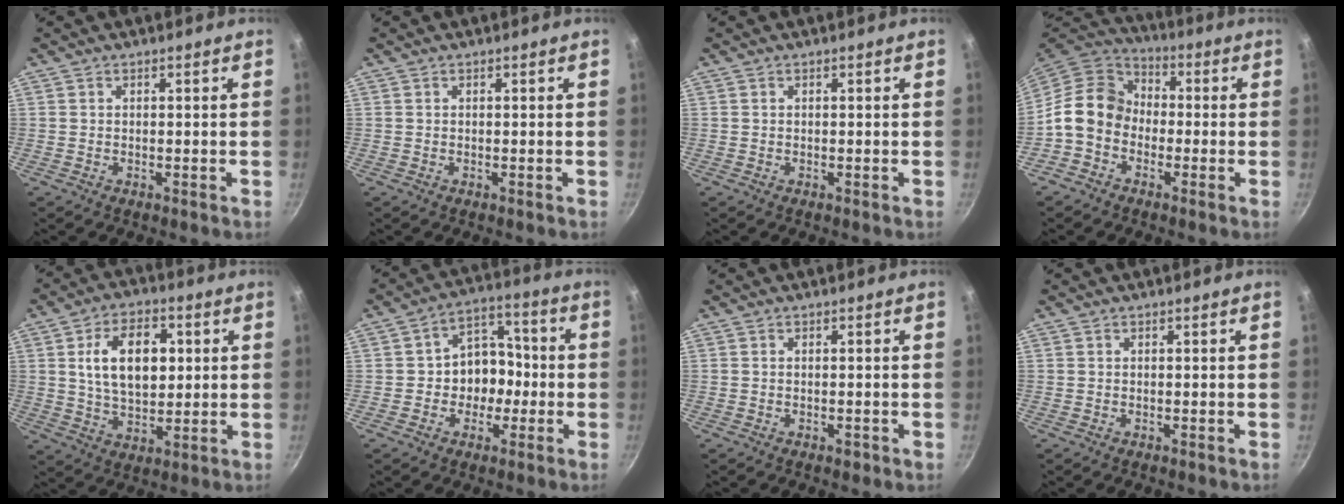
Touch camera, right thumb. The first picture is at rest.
{"total": 0.0}
{"total": 0.0}
{"total": 11.1, "force": [-2.1, 9.0, 6.1], "torque": [-0.078, 0.039, -0.063]}
{"total": 13.4, "force": [2.7, 8.3, 10.2], "torque": [-0.145, -0.004, 0.044]}
{"total": 9.8, "force": [-1.4, 8.1, 5.3], "torque": [-0.021, 0.035, -0.032]}
{"total": 1.1, "force": [-0.5, 0.6, 0.8], "torque": [-0.011, 0.003, -0.005]}
{"total": 0.0}